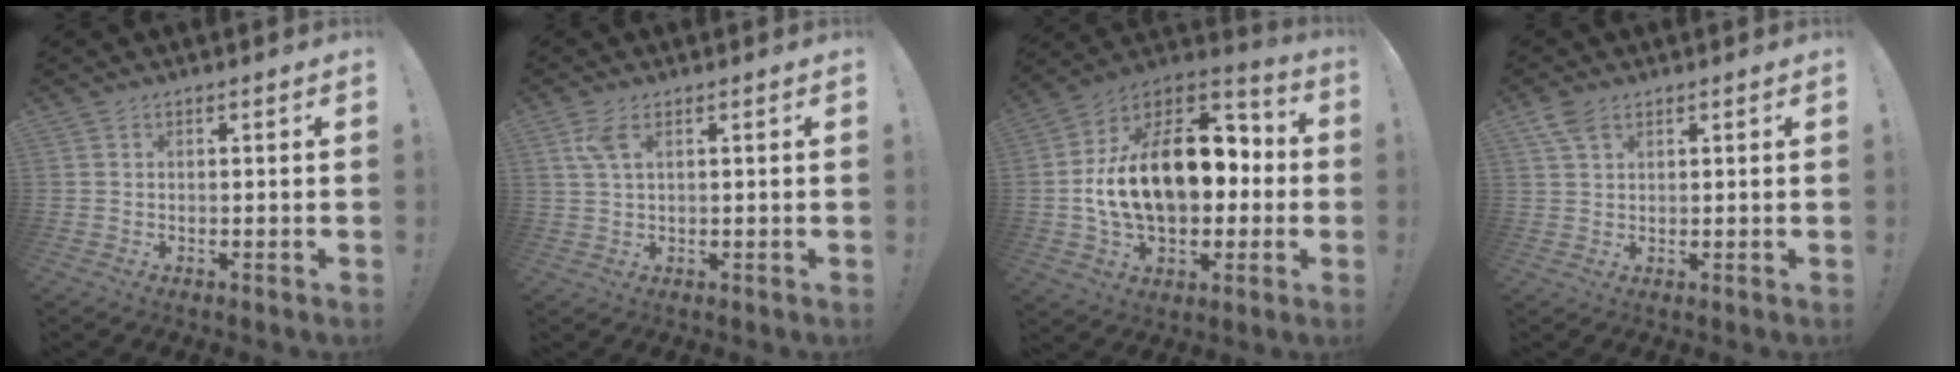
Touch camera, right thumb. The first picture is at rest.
{"total": 4.2, "force": [1.9, 1.6, 3.3], "torque": [-0.065, -0.001, 0.034]}
{"total": 24.0, "force": [0.8, 15.3, 18.4], "torque": [-0.300, 0.011, 0.028]}
{"total": 4.7, "force": [2.7, 2.6, 2.8], "torque": [-0.056, -0.004, 0.054]}